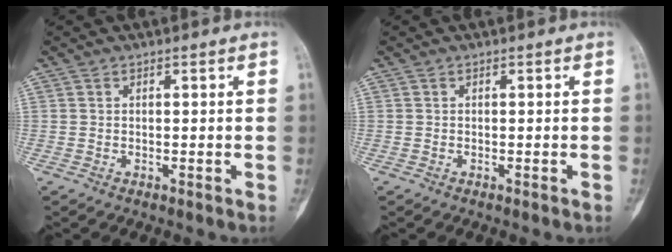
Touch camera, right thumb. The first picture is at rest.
{"total": 0.0}